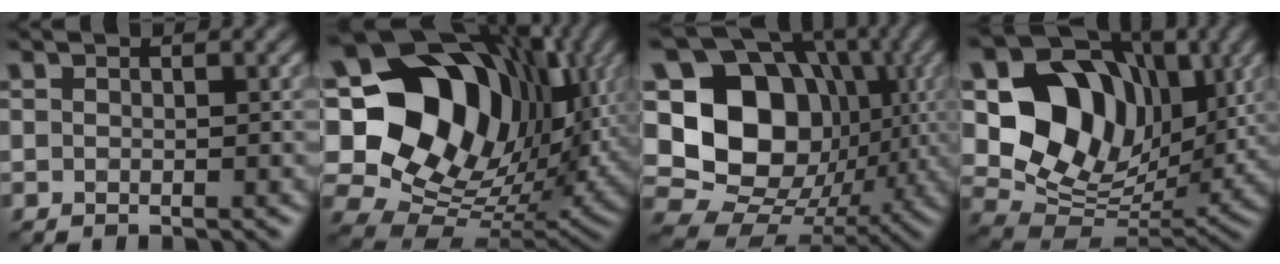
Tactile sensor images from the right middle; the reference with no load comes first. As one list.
[{"total": 16.3, "force": [4.7, 11.8, 10.2], "torque": [-0.201, 0.020, 0.085]}, {"total": 16.7, "force": [1.2, 13.7, 9.5], "torque": [-0.183, 0.015, 0.020]}, {"total": 10.6, "force": [2.7, 8.1, 6.3], "torque": [-0.112, -0.014, 0.043]}]